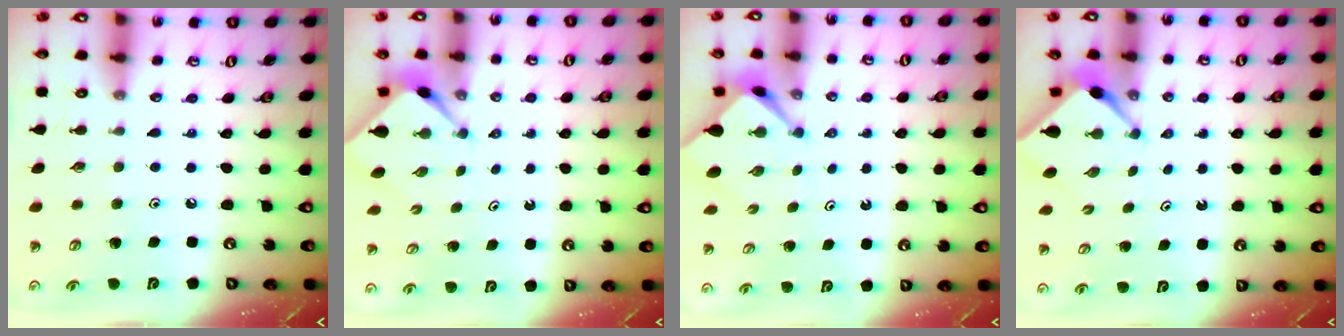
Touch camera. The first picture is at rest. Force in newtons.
{"total": 2.3, "press": 2.2, "slide": 0.3}
{"total": 3.0, "press": 3.0, "slide": 0.3}
{"total": 3.2, "press": 3.2, "slide": 0.3}